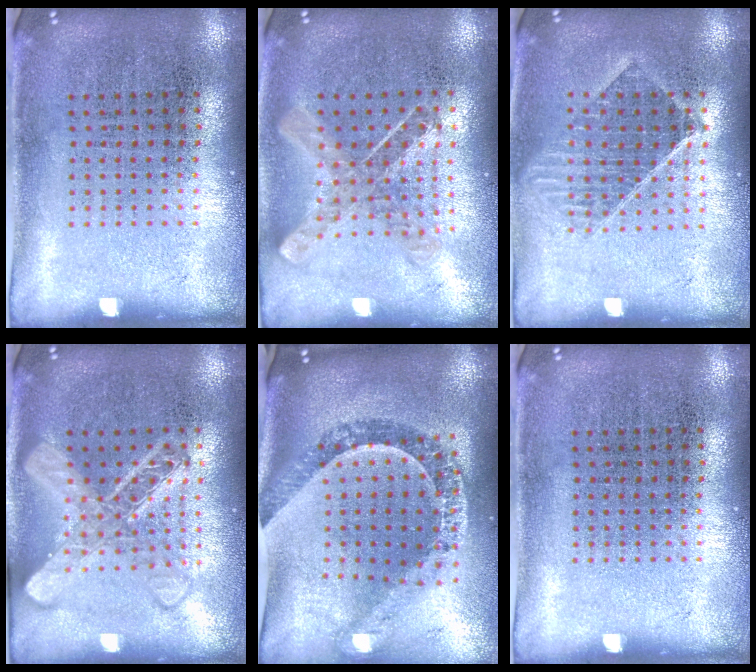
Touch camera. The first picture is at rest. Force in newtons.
{"total": 0.9, "press": 0.9, "slide": 0.2}
{"total": 1.4, "press": 1.3, "slide": 0.6}
{"total": 2.8, "press": 2.8, "slide": 0.5}
{"total": 1.7, "press": 1.5, "slide": 0.9}
{"total": 0.0}